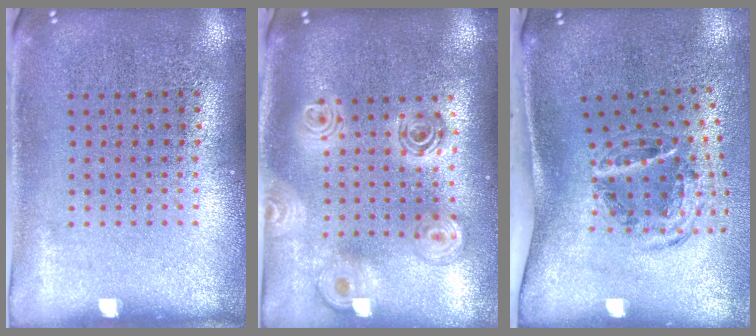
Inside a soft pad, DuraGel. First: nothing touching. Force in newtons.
{"total": 2.3, "press": 1.8, "slide": 1.4}
{"total": 1.5, "press": 1.1, "slide": 1.0}